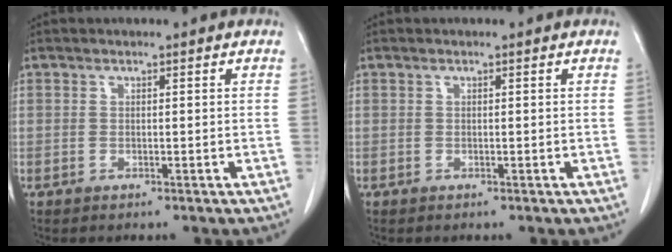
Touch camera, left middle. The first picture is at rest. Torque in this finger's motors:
{"motor_torque": [-0.36, 0.14, -0.12, -0.02]}